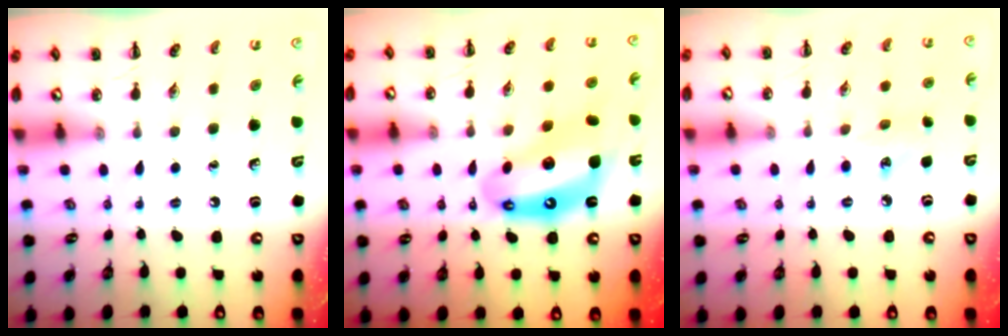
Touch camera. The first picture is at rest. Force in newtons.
{"total": 13.6, "press": 13.1, "slide": 3.7}
{"total": 4.9, "press": 4.7, "slide": 1.3}